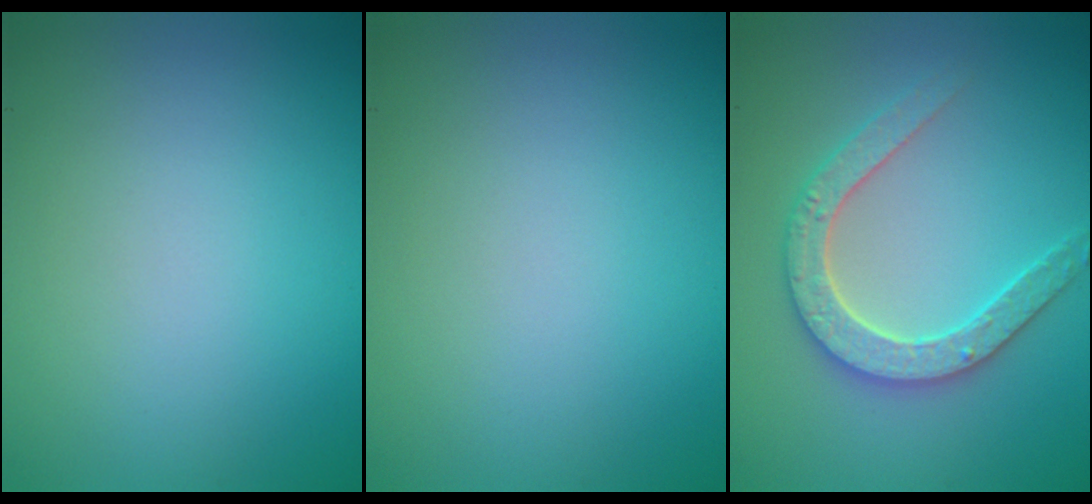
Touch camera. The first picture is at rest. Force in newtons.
{"total": 0.0}
{"total": 3.3, "press": 3.3, "slide": 0.6}